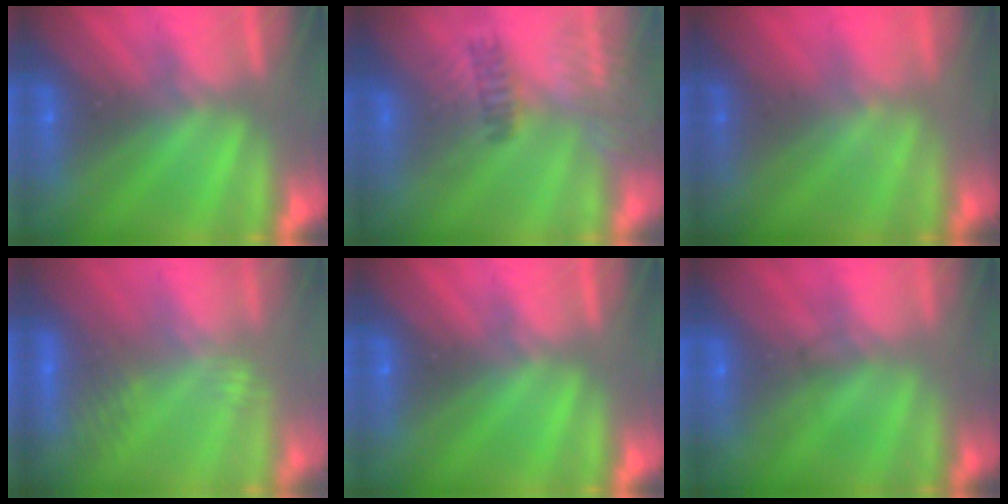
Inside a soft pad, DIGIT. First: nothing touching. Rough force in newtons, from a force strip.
{"total": 5.8}
{"total": 1.5}
{"total": 2.7}
{"total": 0.0}
{"total": 1.6}